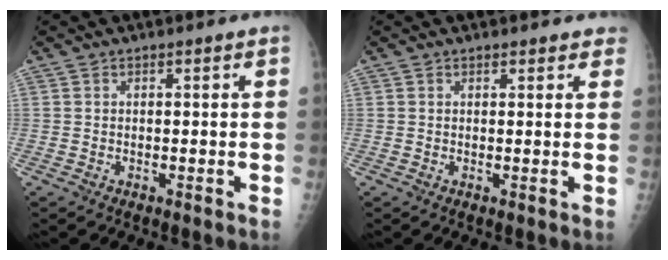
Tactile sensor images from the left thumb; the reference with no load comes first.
{"total": 2.9, "force": [2.6, 1.1, 0.8], "torque": [0.016, -0.006, 0.018]}